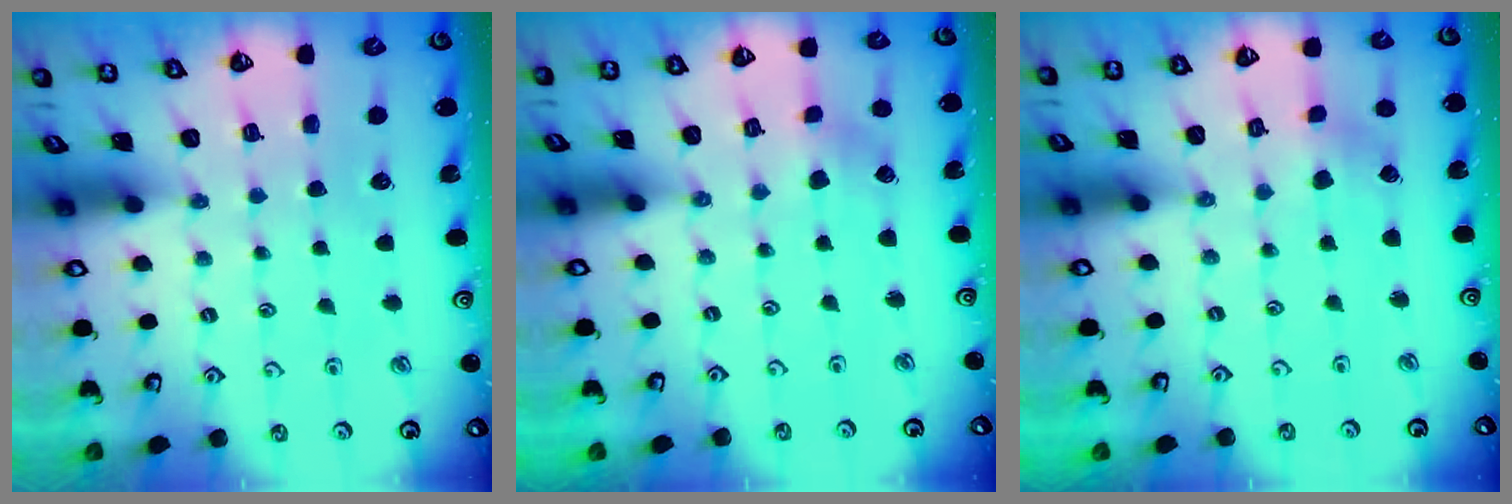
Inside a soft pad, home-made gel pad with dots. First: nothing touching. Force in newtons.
{"total": 2.3, "press": 2.3, "slide": 0.3}
{"total": 1.8, "press": 1.8, "slide": 0.3}